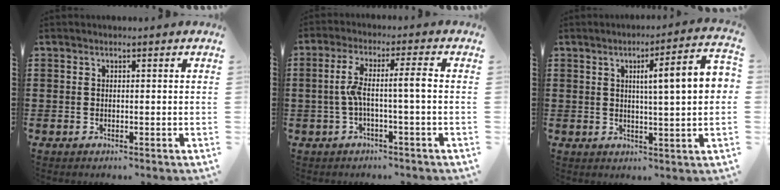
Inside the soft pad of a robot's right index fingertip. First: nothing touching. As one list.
[{"total": 5.8, "force": [-0.5, 0.3, 5.8], "torque": [-0.114, 0.000, -0.019]}, {"total": 7.9, "force": [1.4, 0.5, 7.8], "torque": [-0.129, -0.008, 0.012]}]